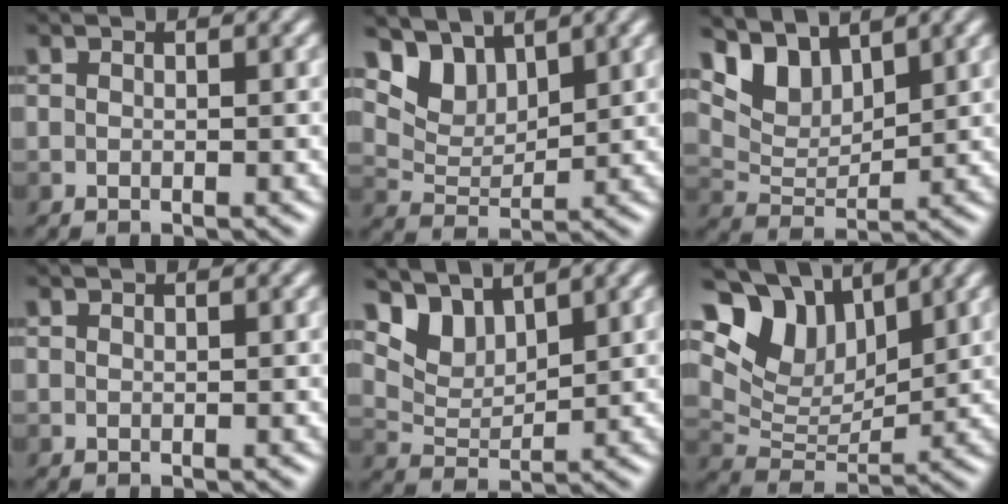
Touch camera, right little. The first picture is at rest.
{"total": 4.7, "force": [3.7, 2.2, 1.9], "torque": [-0.046, -0.008, 0.074]}
{"total": 4.6, "force": [3.6, 1.9, 2.0], "torque": [-0.046, -0.007, 0.067]}
{"total": 0.0}
{"total": 3.8, "force": [3.2, 1.6, 1.4], "torque": [-0.037, -0.008, 0.063]}
{"total": 9.0, "force": [5.7, 4.8, 5.1], "torque": [-0.106, 0.005, 0.107]}